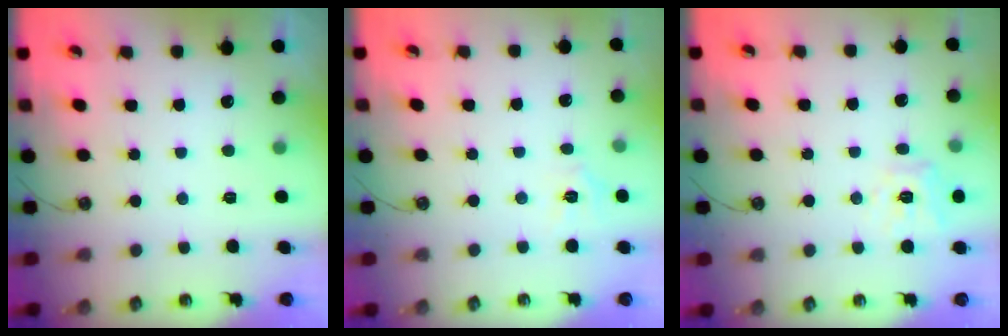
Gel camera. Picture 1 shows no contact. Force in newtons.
{"total": 3.5, "press": 3.4, "slide": 0.5}
{"total": 10.4, "press": 10.4, "slide": 1.1}